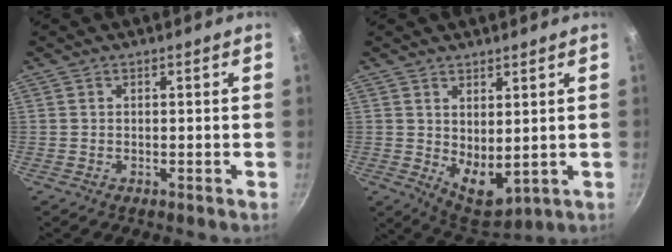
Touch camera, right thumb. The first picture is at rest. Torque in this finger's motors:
{"motor_torque": [-0.58, 0.75, 0.95, 0.27, 0.20]}